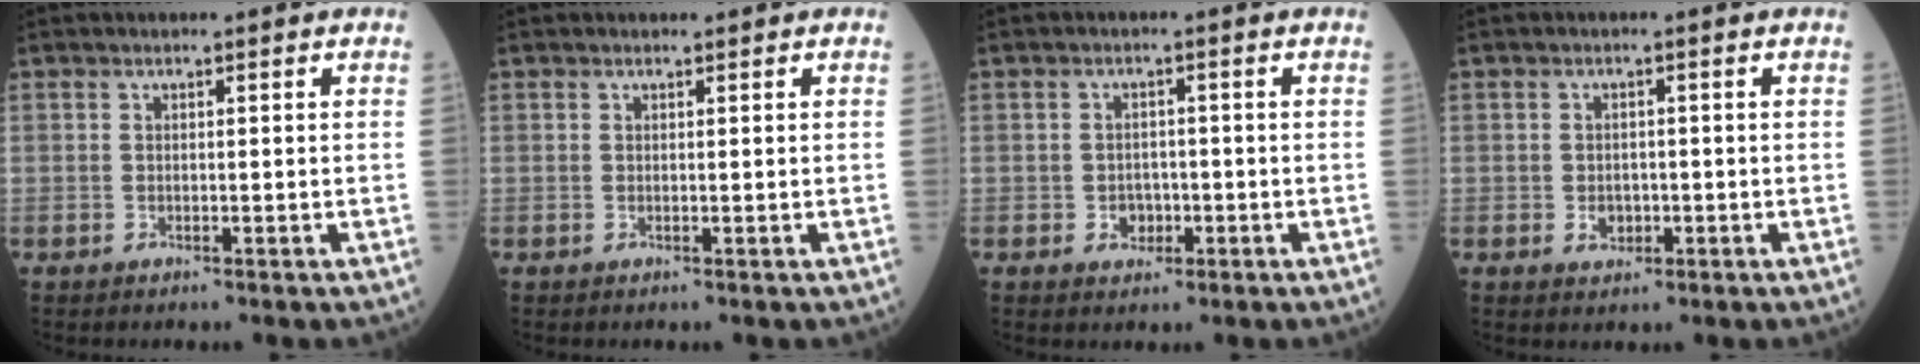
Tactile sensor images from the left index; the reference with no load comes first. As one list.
[{"total": 0.0}, {"total": 2.5, "force": [-0.8, 2.0, 1.2], "torque": [-0.015, 0.005, -0.008]}, {"total": 2.1, "force": [-0.6, 1.7, 1.2], "torque": [-0.019, 0.002, -0.003]}]